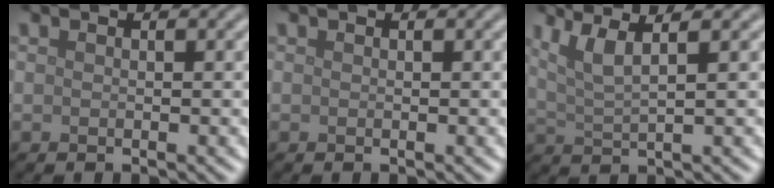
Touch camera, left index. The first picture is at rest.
{"total": 0.0}
{"total": 3.9, "force": [2.1, 0.9, 3.2], "torque": [-0.059, 0.008, 0.043]}